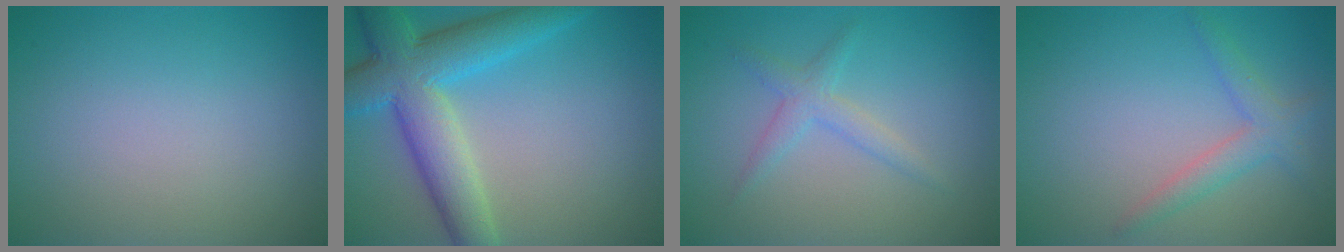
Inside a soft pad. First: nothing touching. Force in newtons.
{"total": 8.2, "press": 8.1, "slide": 0.6}
{"total": 2.0, "press": 2.0, "slide": 0.1}
{"total": 2.4, "press": 2.4, "slide": 0.2}